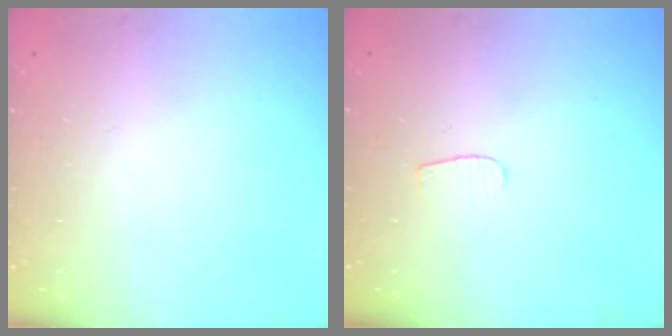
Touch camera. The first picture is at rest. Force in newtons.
{"total": 3.4, "press": 3.4, "slide": 0.4}